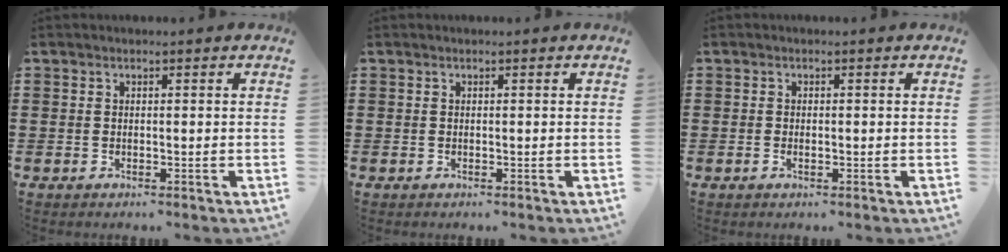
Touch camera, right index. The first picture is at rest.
{"total": 0.0}
{"total": 0.8, "force": [-0.3, 0.4, 0.7], "torque": [-0.014, -0.003, -0.004]}